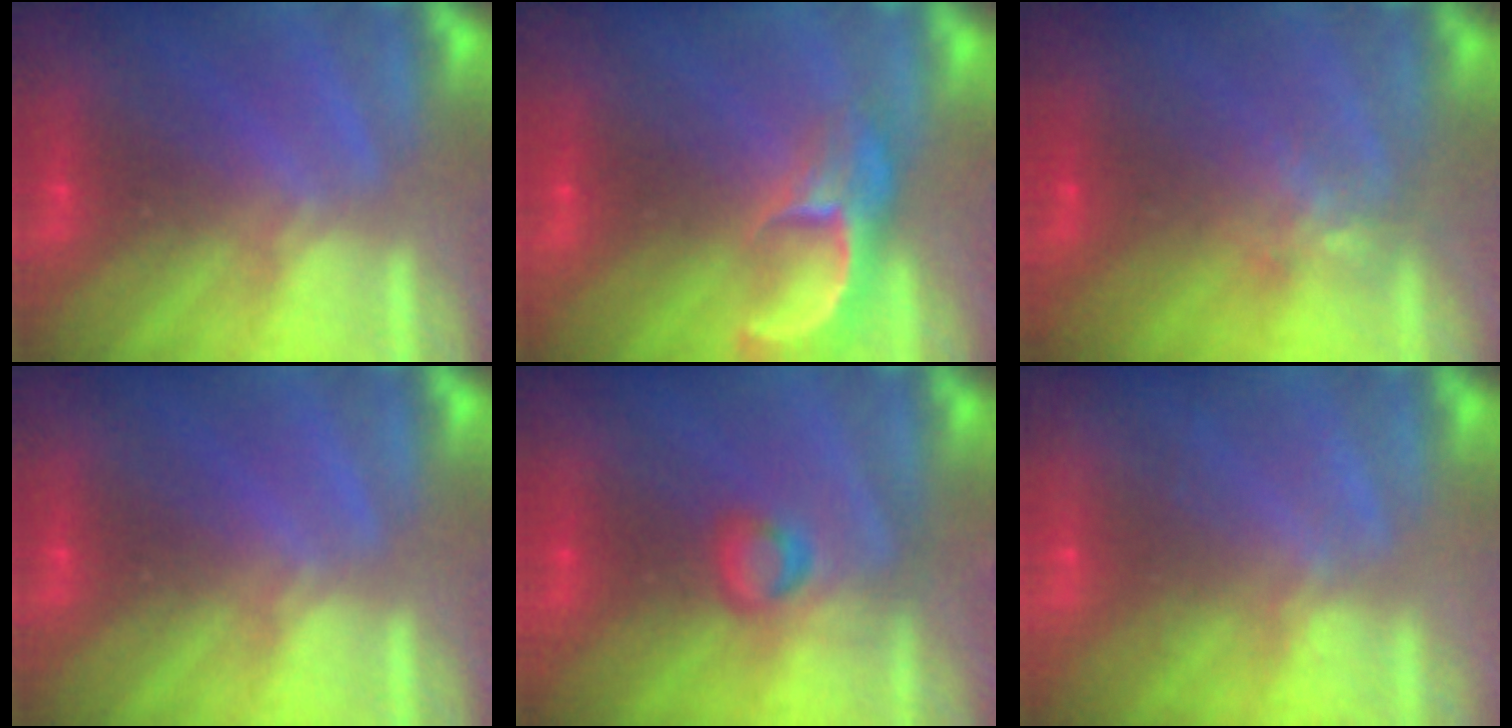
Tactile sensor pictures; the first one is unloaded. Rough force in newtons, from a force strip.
{"total": 4.9}
{"total": 4.5}
{"total": 0.0}
{"total": 2.7}
{"total": 2.0}